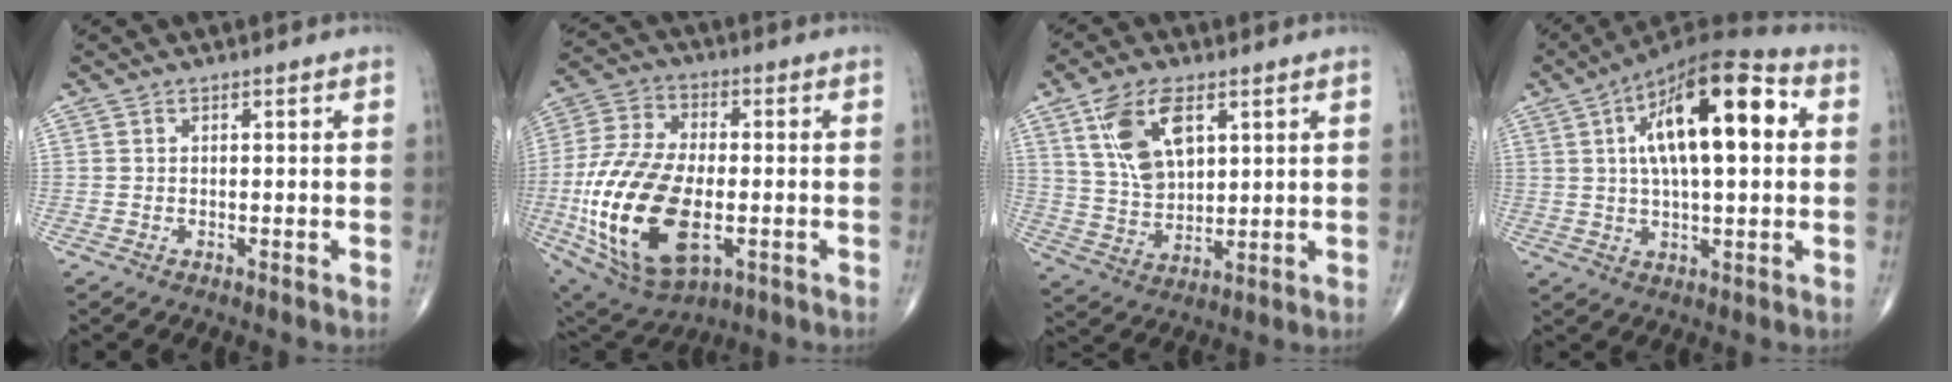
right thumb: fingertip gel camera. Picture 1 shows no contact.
{"total": 23.1, "force": [-4.6, 12.2, 19.1], "torque": [-0.390, -0.003, -0.067]}
{"total": 11.9, "force": [5.1, 6.2, 8.8], "torque": [-0.155, -0.017, 0.106]}
{"total": 19.4, "force": [4.2, 7.6, 17.4], "torque": [-0.266, 0.022, 0.057]}